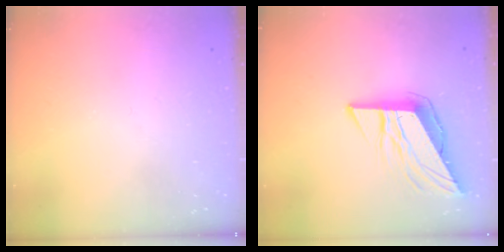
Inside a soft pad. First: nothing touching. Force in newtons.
{"total": 9.9, "press": 9.9, "slide": 0.8}